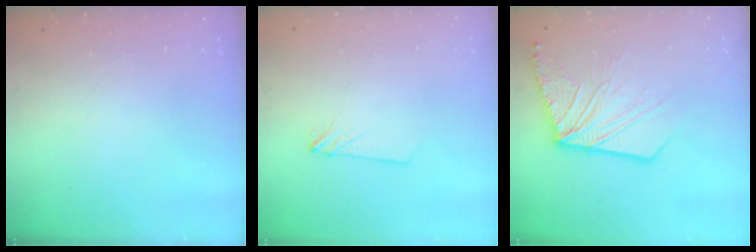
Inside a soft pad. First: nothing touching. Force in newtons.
{"total": 2.8, "press": 2.8, "slide": 0.3}
{"total": 14.4, "press": 14.4, "slide": 1.5}